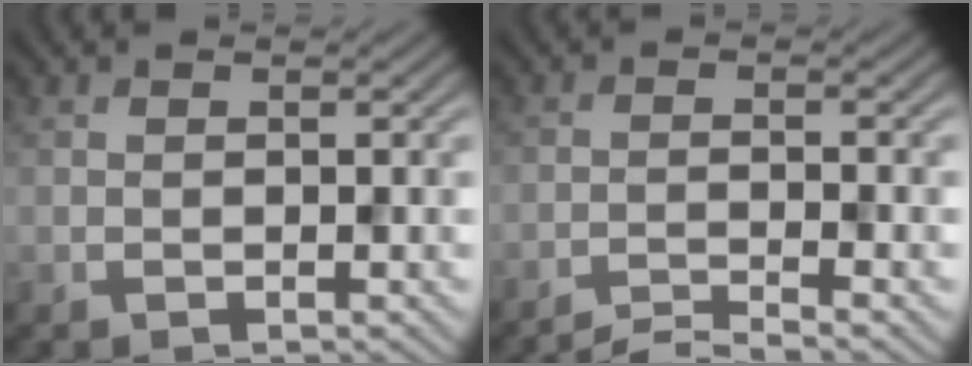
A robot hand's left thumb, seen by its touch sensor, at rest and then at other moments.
{"total": 3.9, "force": [-3.3, 0.2, 2.0], "torque": [-0.024, 0.005, -0.072]}